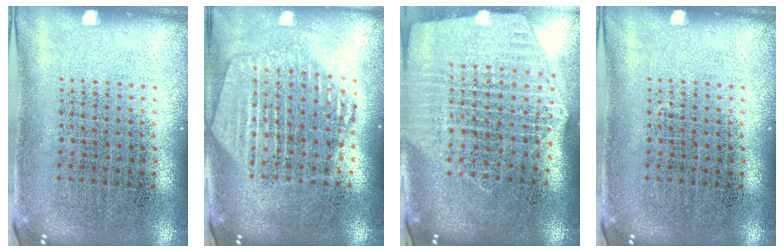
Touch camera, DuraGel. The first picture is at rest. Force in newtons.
{"total": 2.1, "press": 1.9, "slide": 1.0}
{"total": 2.6, "press": 2.3, "slide": 1.3}
{"total": 0.0}